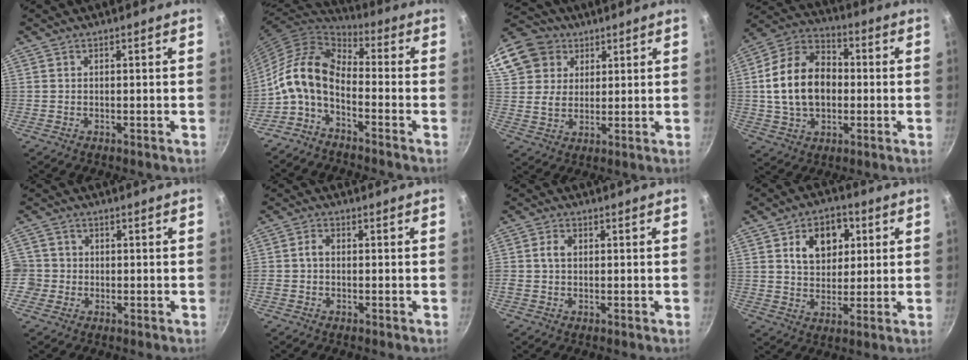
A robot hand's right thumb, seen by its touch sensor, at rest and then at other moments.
{"total": 12.4, "force": [-3.1, 6.9, 9.9], "torque": [-0.191, 0.045, -0.079]}
{"total": 16.8, "force": [8.4, 13.0, 6.5], "torque": [-0.139, 0.015, 0.153]}
{"total": 16.9, "force": [0.0, 12.0, 11.9], "torque": [-0.183, 0.029, -0.011]}
{"total": 5.0, "force": [-1.1, 4.7, 1.1], "torque": [-0.003, 0.014, -0.026]}
{"total": 2.1, "force": [-0.3, 1.5, 1.4], "torque": [-0.025, 0.009, -0.009]}
{"total": 2.7, "force": [0.3, 2.0, 1.8], "torque": [-0.030, 0.007, 0.000]}
{"total": 10.7, "force": [3.2, 7.8, 6.7], "torque": [-0.062, 0.001, 0.045]}